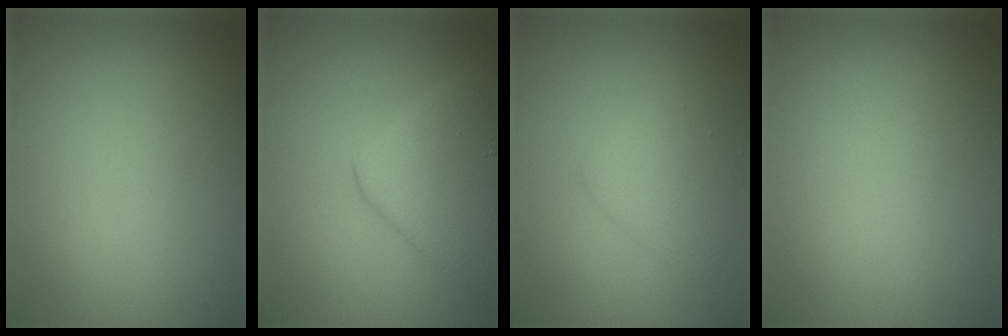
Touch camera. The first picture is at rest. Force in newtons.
{"total": 6.6, "press": 6.6, "slide": 0.3}
{"total": 2.6, "press": 2.6, "slide": 0.1}
{"total": 0.0}